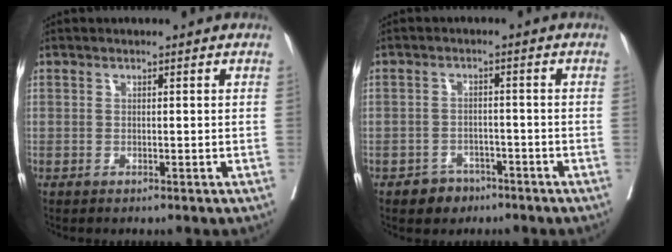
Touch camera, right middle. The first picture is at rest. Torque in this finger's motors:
{"motor_torque": [0.28, -0.25, 0.04, -0.01]}